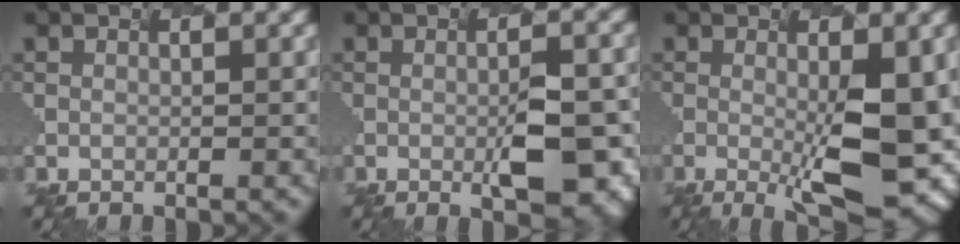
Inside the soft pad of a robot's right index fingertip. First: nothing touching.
{"total": 5.9, "force": [-1.7, 1.2, 5.5], "torque": [-0.100, -0.022, 0.006]}
{"total": 6.2, "force": [-1.3, 0.4, 6.0], "torque": [-0.112, -0.025, 0.007]}